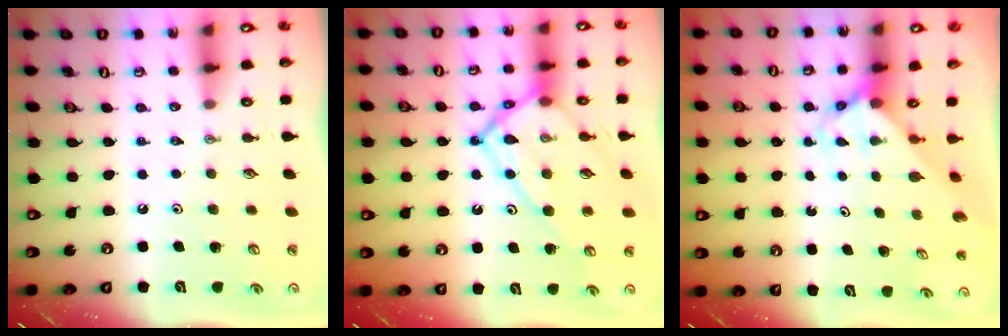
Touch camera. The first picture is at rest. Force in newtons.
{"total": 15.0, "press": 15.0, "slide": 1.2}
{"total": 3.4, "press": 3.4, "slide": 0.3}